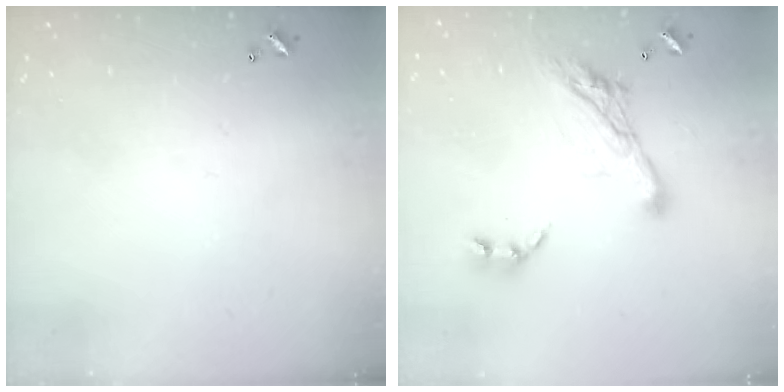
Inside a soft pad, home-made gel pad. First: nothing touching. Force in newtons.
{"total": 13.4, "press": 13.3, "slide": 1.4}